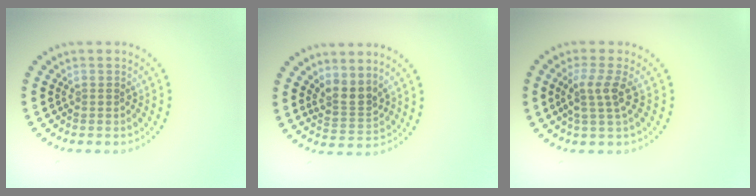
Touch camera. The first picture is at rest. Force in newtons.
{"total": 2.6, "press": 2.0, "slide": 1.6}
{"total": 2.6, "press": 2.0, "slide": 1.6}